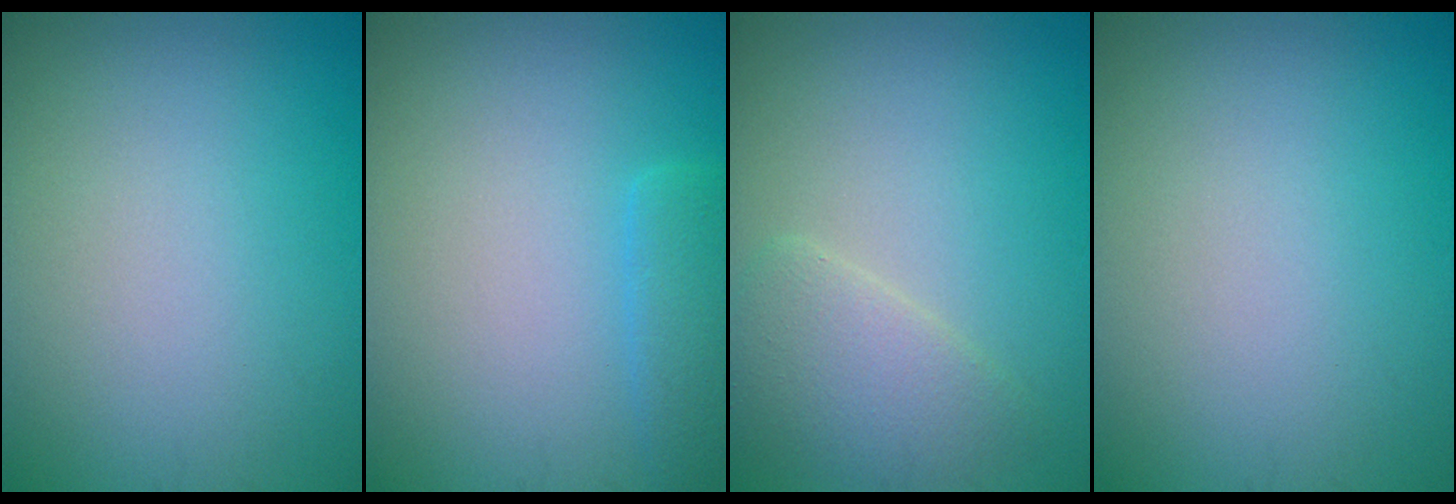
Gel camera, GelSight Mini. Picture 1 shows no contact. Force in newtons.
{"total": 2.0, "press": 1.9, "slide": 0.3}
{"total": 2.9, "press": 2.8, "slide": 0.4}
{"total": 0.0}